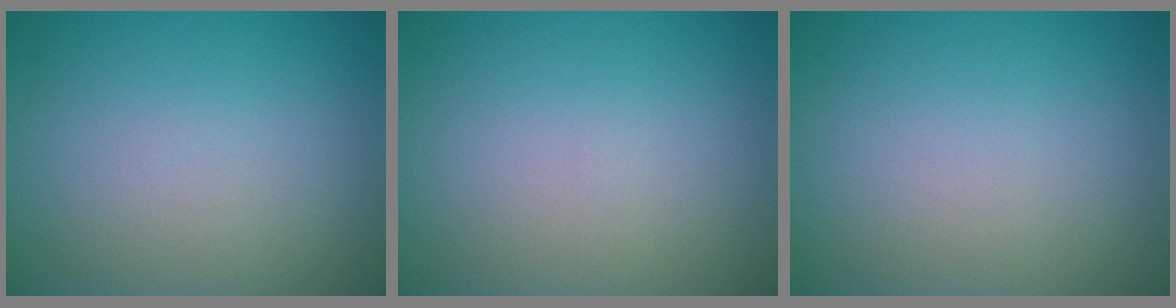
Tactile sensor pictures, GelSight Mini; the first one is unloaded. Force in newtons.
{"total": 0.0}
{"total": 0.0}